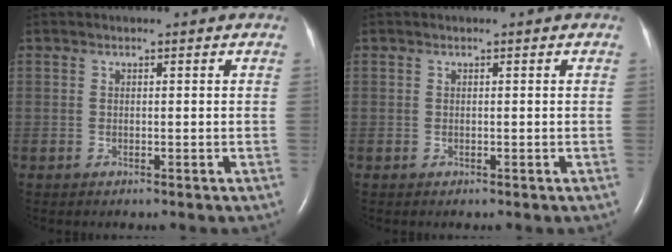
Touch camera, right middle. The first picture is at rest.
{"total": 0.0}